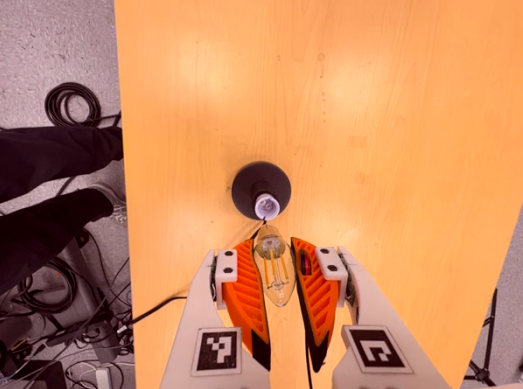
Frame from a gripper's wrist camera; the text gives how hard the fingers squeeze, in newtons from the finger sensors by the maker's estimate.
{"total": 21.6, "left": 24.6, "right": 18.7}